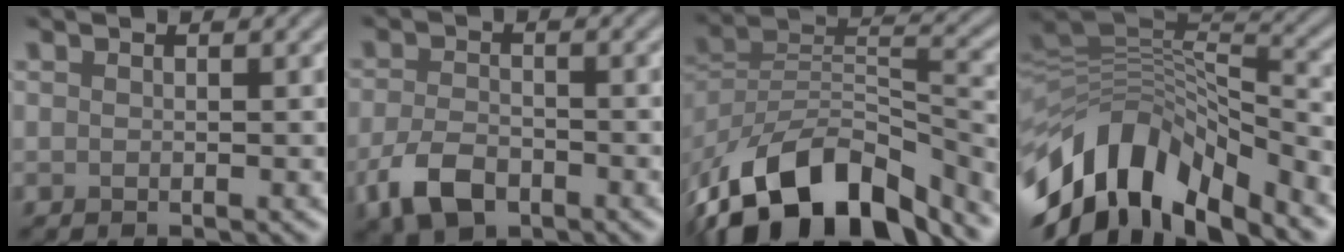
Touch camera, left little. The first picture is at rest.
{"total": 4.3, "force": [-2.4, 2.4, 2.7], "torque": [-0.057, -0.006, -0.053]}
{"total": 13.6, "force": [-8.7, 7.1, 7.6], "torque": [-0.142, 0.010, -0.161]}
{"total": 12.0, "force": [-5.6, 6.5, 8.5], "torque": [-0.162, 0.017, -0.110]}